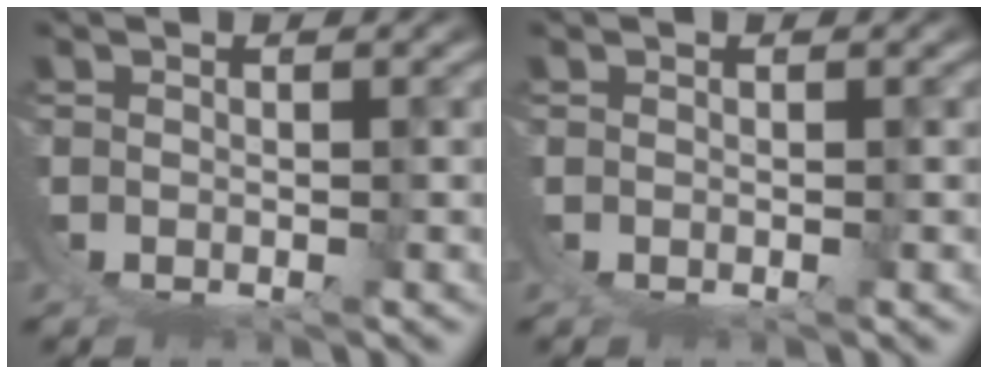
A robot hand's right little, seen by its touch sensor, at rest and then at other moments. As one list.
[{"total": 0.0}]